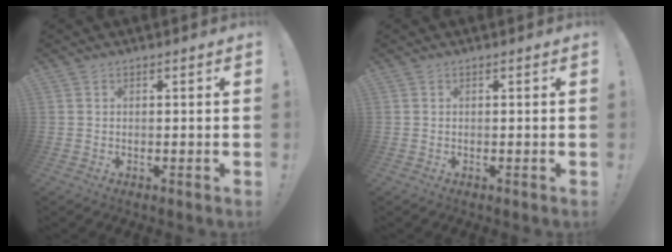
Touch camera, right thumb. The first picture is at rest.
{"total": 0.0}